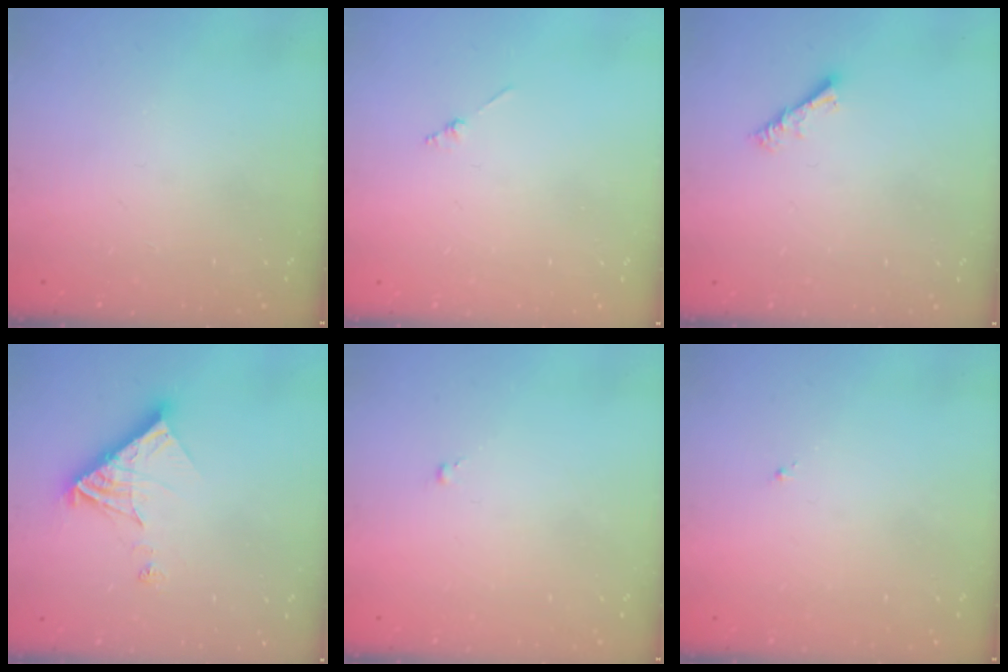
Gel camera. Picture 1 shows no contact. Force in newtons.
{"total": 0.8, "press": 0.8, "slide": 0.2}
{"total": 4.2, "press": 4.2, "slide": 0.5}
{"total": 12.6, "press": 12.6, "slide": 1.4}
{"total": 0.0}
{"total": 0.8, "press": 0.7, "slide": 0.3}